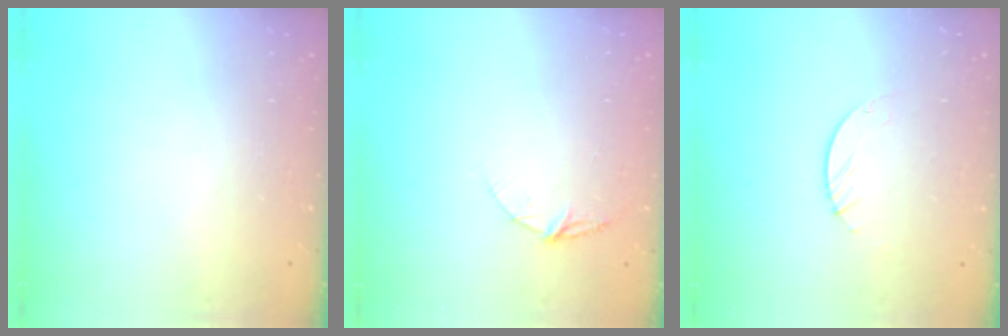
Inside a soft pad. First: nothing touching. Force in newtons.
{"total": 4.0, "press": 3.9, "slide": 0.4}
{"total": 3.3, "press": 3.3, "slide": 0.3}